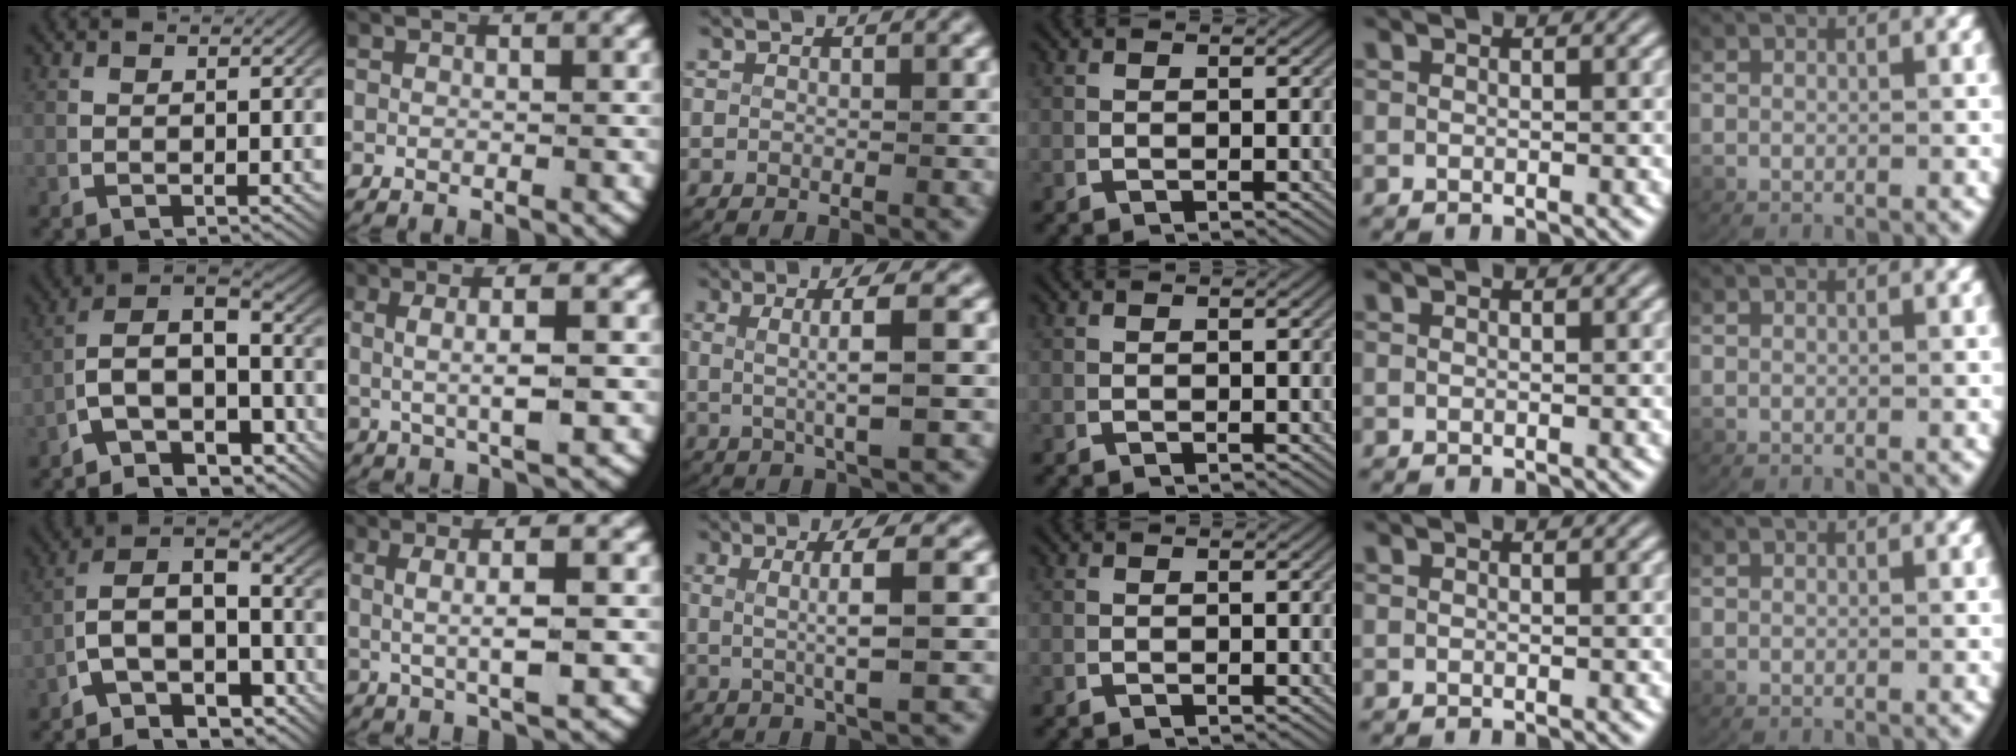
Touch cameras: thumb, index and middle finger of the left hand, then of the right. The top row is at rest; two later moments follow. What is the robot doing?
{"motion": "lift_and_place", "object": "towel"}